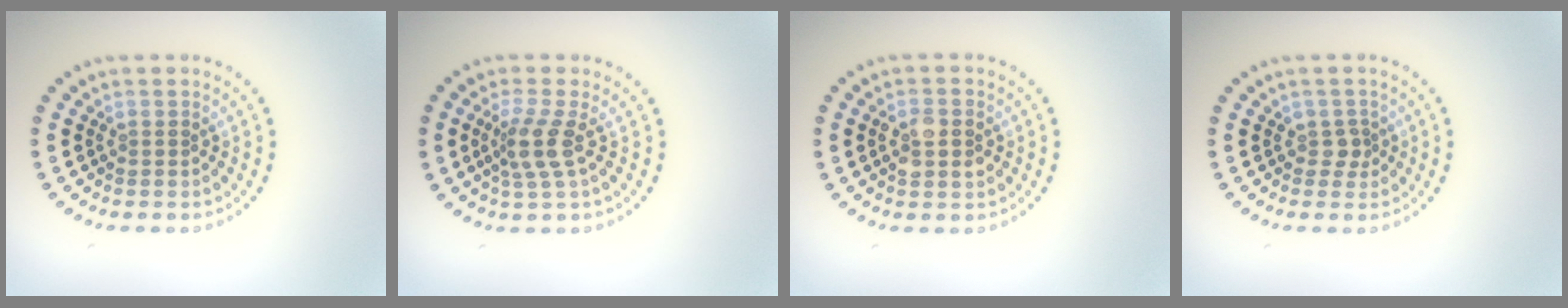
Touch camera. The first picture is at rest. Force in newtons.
{"total": 2.7, "press": 2.1, "slide": 1.8}
{"total": 2.7, "press": 2.7, "slide": 0.1}
{"total": 1.3, "press": 1.0, "slide": 0.7}